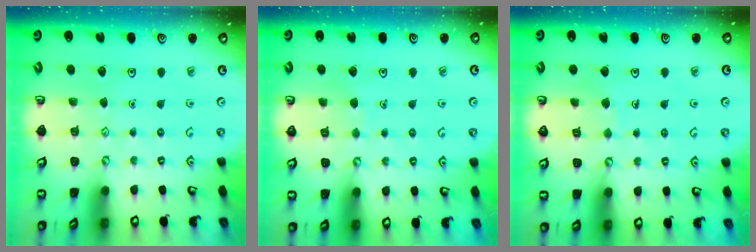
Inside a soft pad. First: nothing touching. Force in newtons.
{"total": 2.4, "press": 2.4, "slide": 0.2}
{"total": 3.6, "press": 3.6, "slide": 0.2}